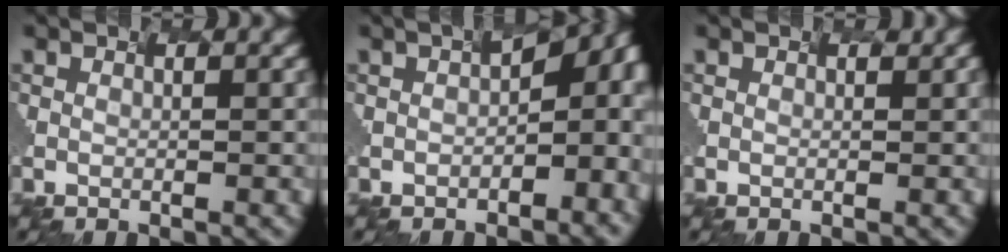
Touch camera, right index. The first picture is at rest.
{"total": 7.4, "force": [0.0, 3.0, 6.8], "torque": [-0.070, 0.015, 0.035]}
{"total": 1.4, "force": [1.0, 0.7, 0.7], "torque": [0.002, 0.018, 0.016]}